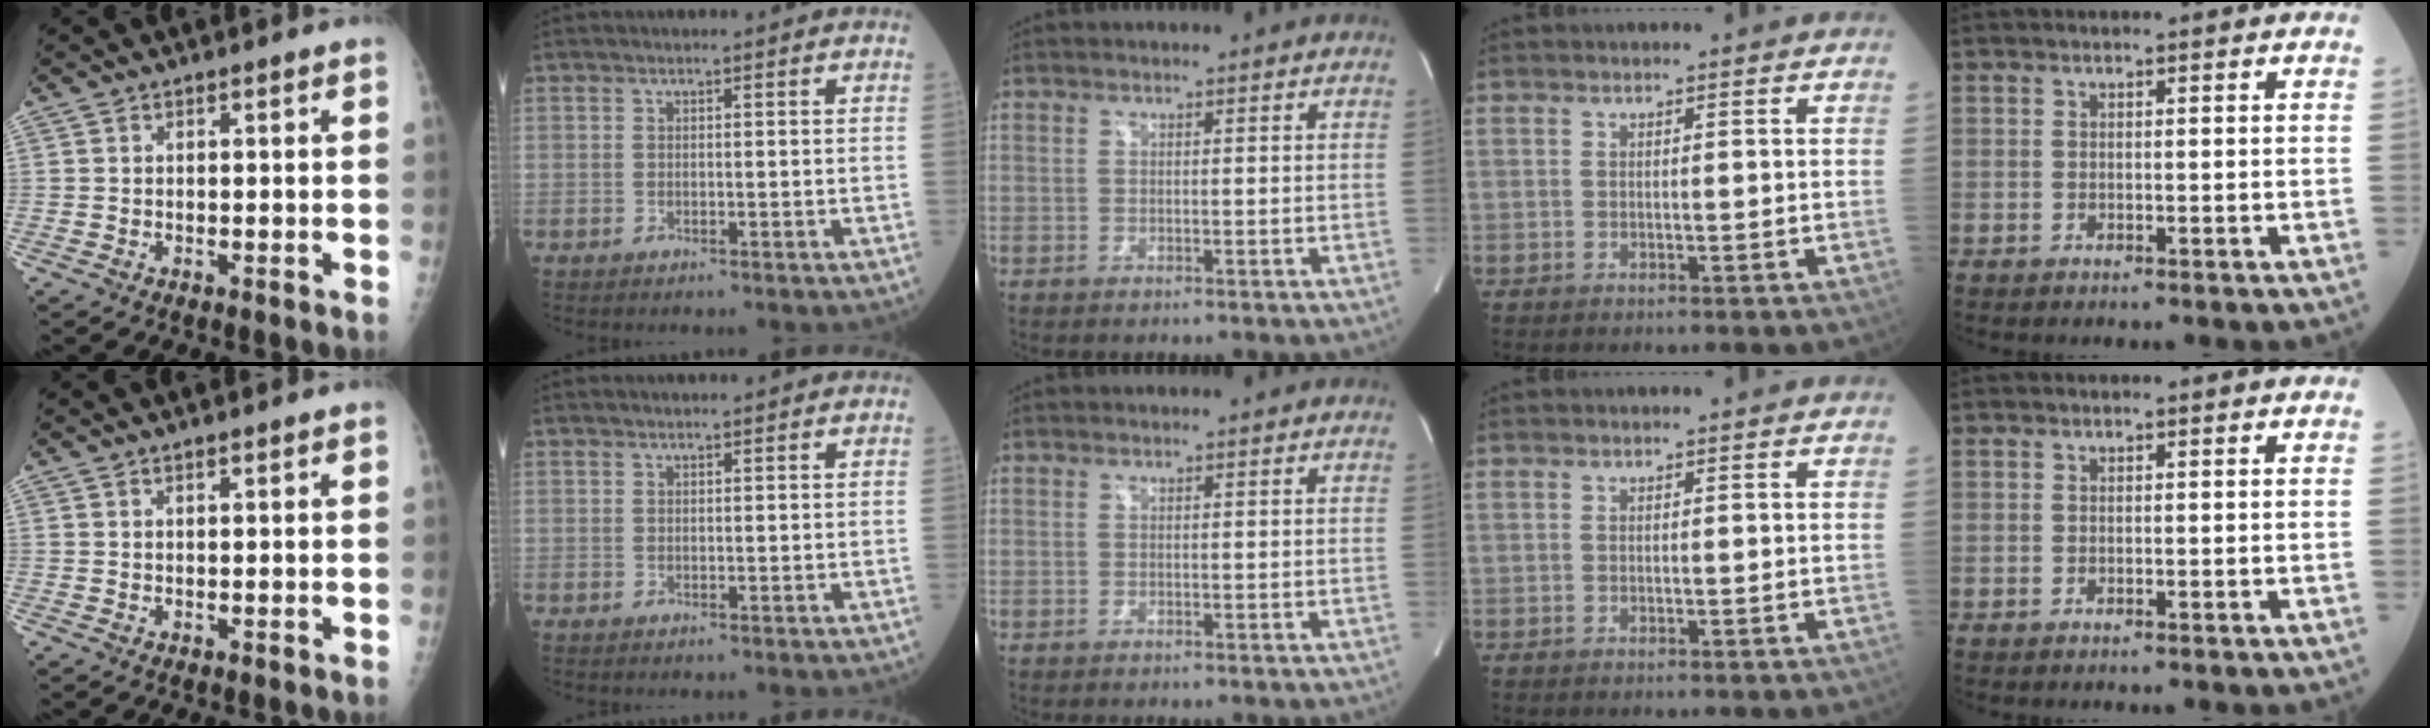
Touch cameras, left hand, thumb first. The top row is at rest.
{"thumb": {"total": 0.6, "force": [0.4, 0.1, 0.4], "torque": [-0.004, -0.001, 0.009]}, "index": {"total": 1.2, "force": [1.1, 0.1, 0.4], "torque": [-0.004, 0.018, 0.020]}}